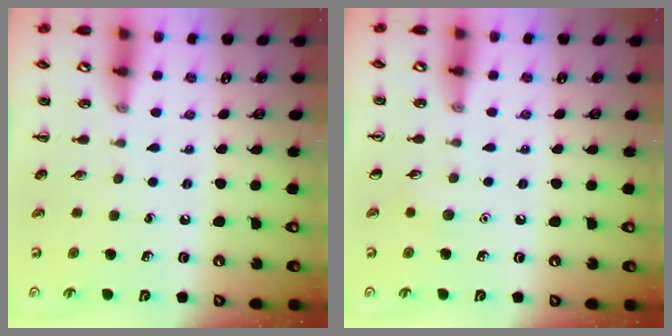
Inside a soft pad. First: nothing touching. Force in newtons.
{"total": 3.4, "press": 3.3, "slide": 1.0}